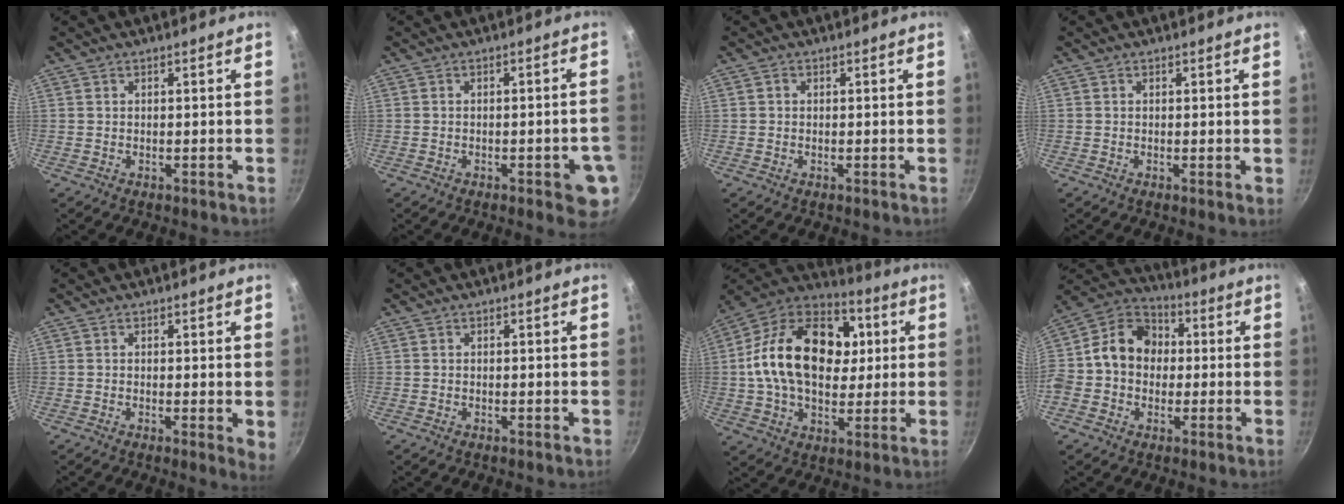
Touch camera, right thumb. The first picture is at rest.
{"total": 7.0, "force": [-2.4, 2.2, 6.1], "torque": [-0.059, 0.009, -0.026]}
{"total": 0.7, "force": [0.0, 0.7, 0.3], "torque": [-0.003, 0.004, -0.002]}
{"total": 0.7, "force": [0.0, 0.1, 0.7], "torque": [-0.011, -0.003, -0.003]}
{"total": 3.2, "force": [0.1, 0.9, 3.1], "torque": [-0.036, -0.010, -0.003]}
{"total": 0.0}
{"total": 24.7, "force": [3.2, 16.9, 17.7], "torque": [-0.271, 0.024, 0.039]}
{"total": 14.8, "force": [0.3, 12.0, 8.6], "torque": [-0.112, 0.044, -0.019]}